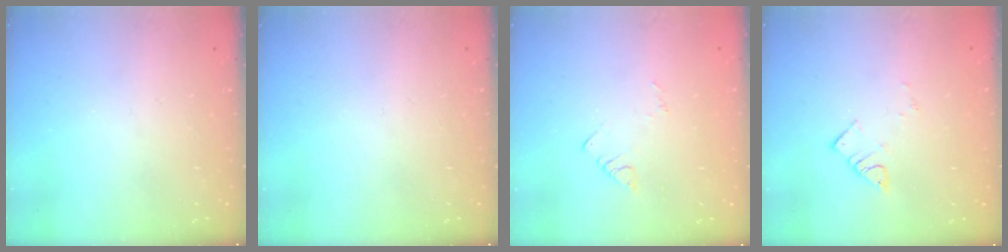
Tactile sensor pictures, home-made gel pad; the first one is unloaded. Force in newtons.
{"total": 0.0}
{"total": 3.7, "press": 3.7, "slide": 0.2}
{"total": 3.4, "press": 3.4, "slide": 0.3}